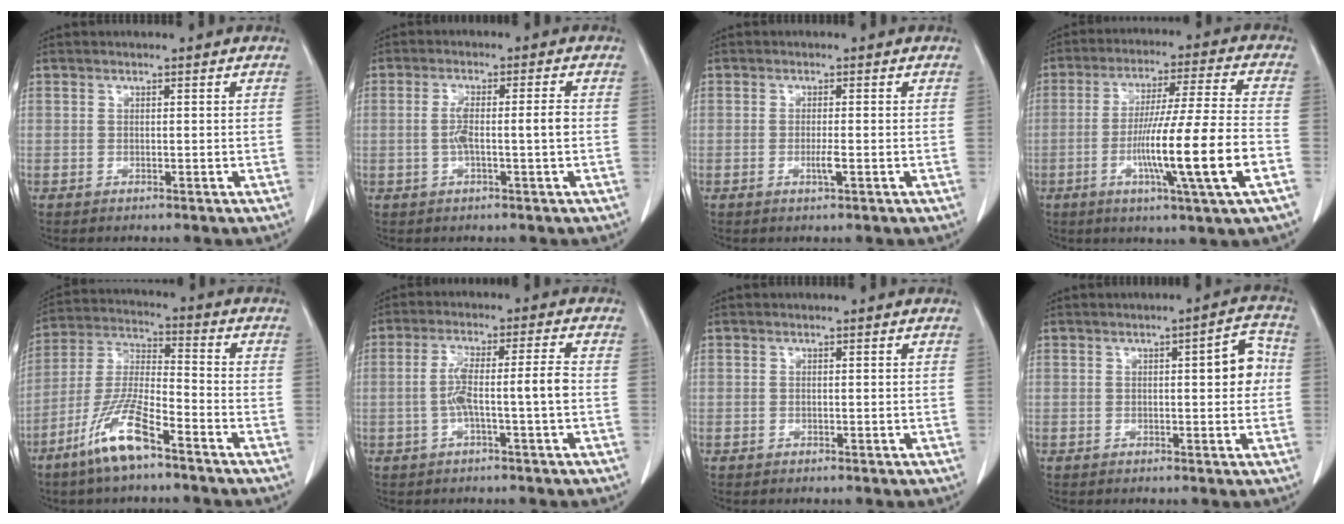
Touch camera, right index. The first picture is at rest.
{"total": 4.8, "force": [-0.6, 0.2, 4.8], "torque": [-0.092, 0.009, -0.008]}
{"total": 3.0, "force": [-0.9, -0.1, 2.9], "torque": [-0.056, -0.006, -0.017]}
{"total": 15.8, "force": [-4.7, -1.1, 15.0], "torque": [-0.269, -0.011, -0.083]}
{"total": 11.4, "force": [-7.1, 1.7, 8.8], "torque": [-0.188, -0.018, -0.142]}
{"total": 6.4, "force": [-1.3, -0.2, 6.3], "torque": [-0.120, 0.020, -0.019]}
{"total": 0.0}
{"total": 5.2, "force": [0.5, 1.5, 5.0], "torque": [-0.058, 0.013, 0.002]}